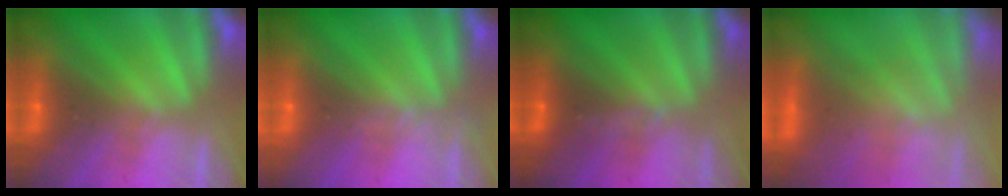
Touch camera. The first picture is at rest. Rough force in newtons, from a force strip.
{"total": 3.6}
{"total": 2.7}
{"total": 2.9}